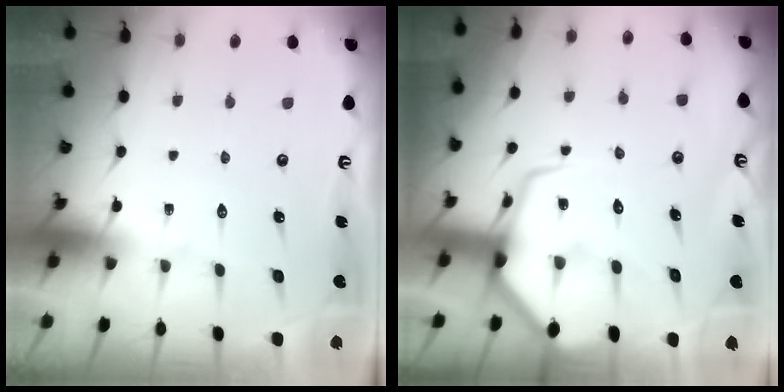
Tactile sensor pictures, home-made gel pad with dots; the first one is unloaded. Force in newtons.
{"total": 9.5, "press": 9.5, "slide": 1.0}